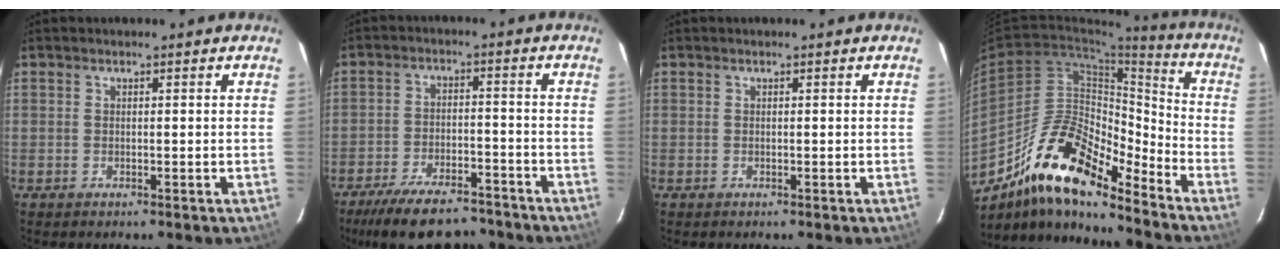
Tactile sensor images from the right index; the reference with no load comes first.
{"total": 16.3, "force": [-13.4, 5.6, 7.3], "torque": [-0.155, -0.008, -0.197]}
{"total": 0.0}
{"total": 18.4, "force": [-14.1, 5.1, 10.7], "torque": [-0.181, 0.004, -0.261]}